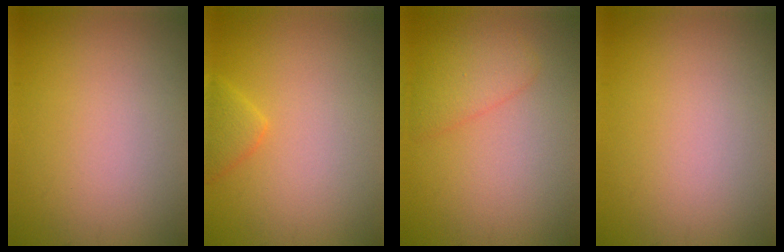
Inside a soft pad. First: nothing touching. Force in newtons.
{"total": 1.7, "press": 1.7, "slide": 0.2}
{"total": 2.4, "press": 2.4, "slide": 0.1}
{"total": 0.0}